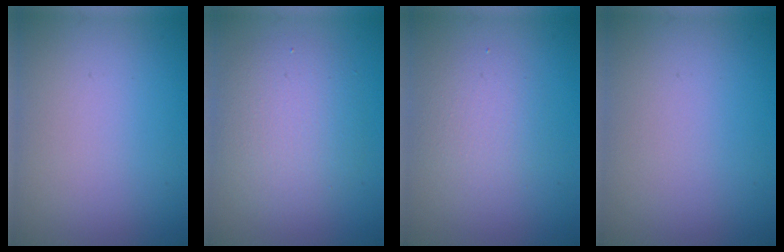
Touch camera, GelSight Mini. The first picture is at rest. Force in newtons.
{"total": 4.8, "press": 4.8, "slide": 0.3}
{"total": 2.4, "press": 2.4, "slide": 0.2}
{"total": 0.0}